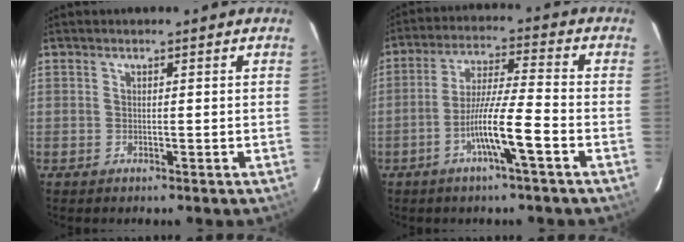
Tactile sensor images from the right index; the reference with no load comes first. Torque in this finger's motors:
{"motor_torque": [1.46, -0.68, 0.81, 0.19]}